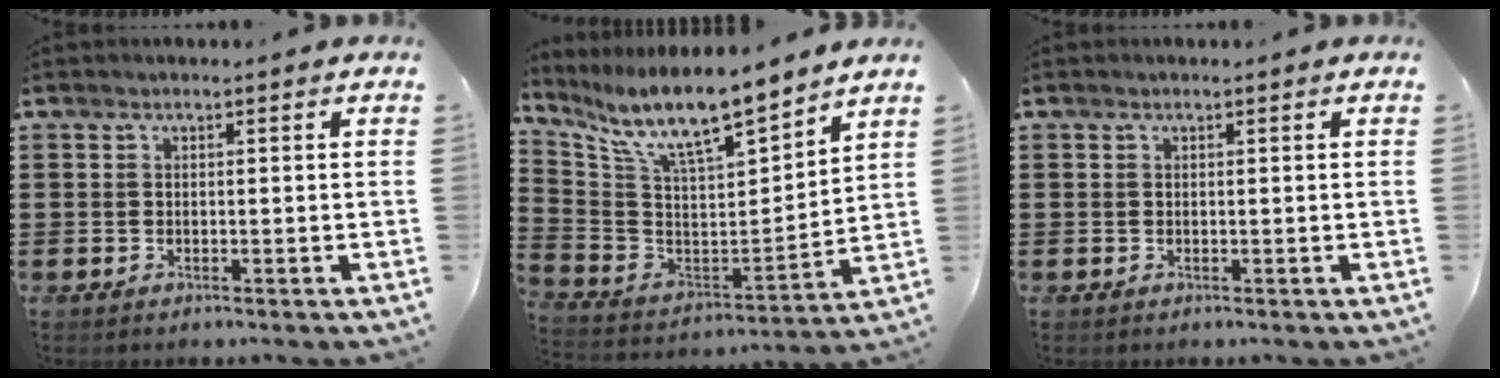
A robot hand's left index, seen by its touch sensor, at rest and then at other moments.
{"total": 9.9, "force": [8.4, 1.6, 5.0], "torque": [-0.134, -0.051, 0.142]}
{"total": 0.0}